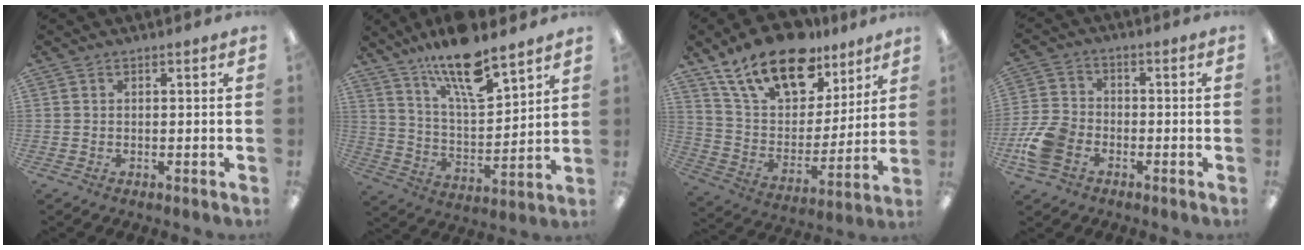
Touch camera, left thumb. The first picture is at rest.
{"total": 16.0, "force": [12.1, 4.6, 9.3], "torque": [-0.162, -0.070, 0.205]}
{"total": 20.5, "force": [14.0, 10.5, 10.8], "torque": [-0.195, -0.072, 0.251]}
{"total": 9.7, "force": [-4.0, 6.8, 5.7], "torque": [-0.122, 0.022, -0.072]}